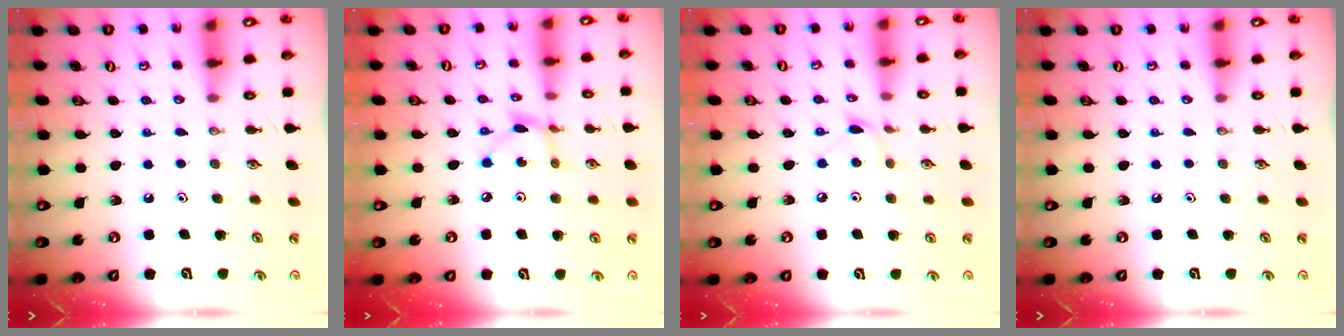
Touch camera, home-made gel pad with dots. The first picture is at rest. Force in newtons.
{"total": 4.4, "press": 4.4, "slide": 0.1}
{"total": 4.8, "press": 4.8, "slide": 0.6}
{"total": 0.0}